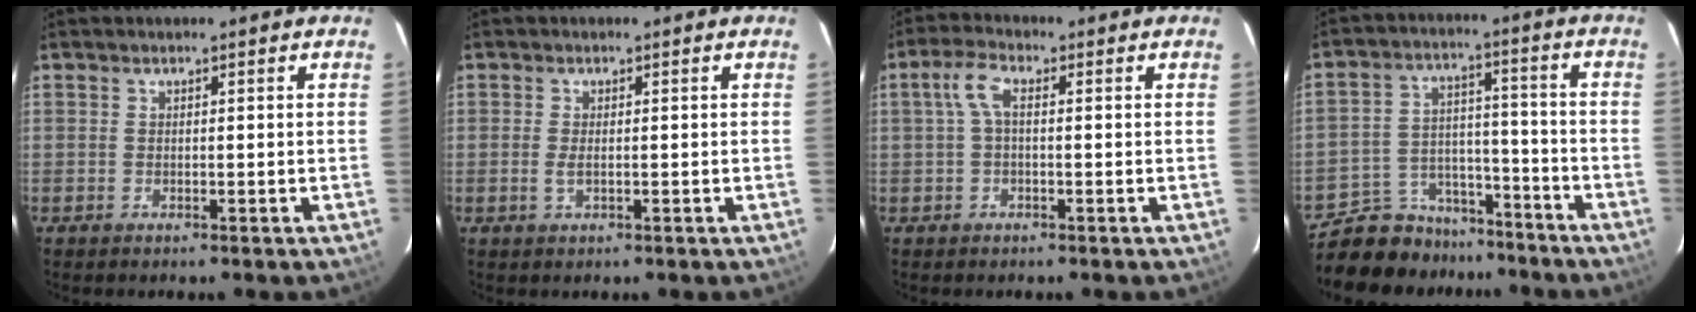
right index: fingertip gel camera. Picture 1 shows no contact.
{"total": 1.8, "force": [-0.3, 0.6, 1.7], "torque": [-0.035, -0.002, -0.005]}
{"total": 3.9, "force": [0.3, 1.6, 3.6], "torque": [-0.074, 0.012, 0.007]}
{"total": 13.7, "force": [-11.6, 6.7, 2.6], "torque": [-0.076, 0.035, -0.171]}